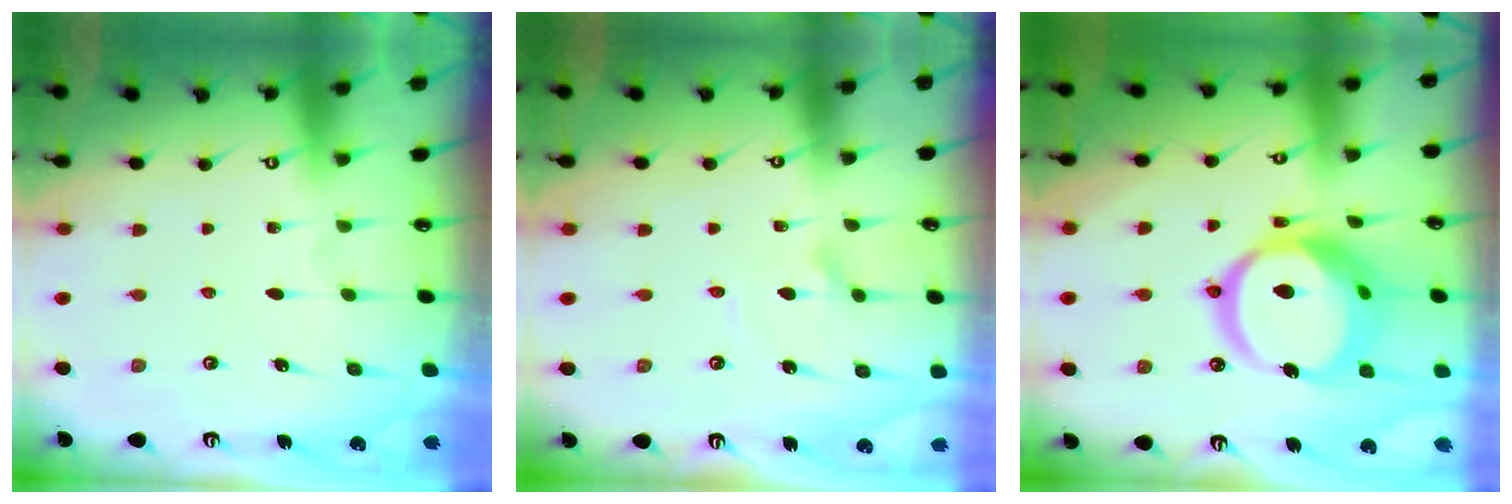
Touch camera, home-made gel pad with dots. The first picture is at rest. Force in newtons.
{"total": 2.2, "press": 2.2, "slide": 0.2}
{"total": 17.9, "press": 17.8, "slide": 2.1}